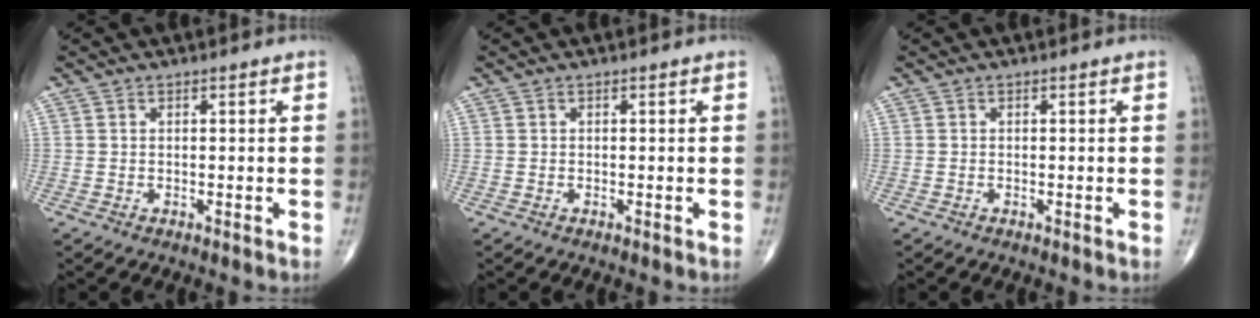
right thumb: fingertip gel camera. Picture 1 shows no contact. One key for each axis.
{"total": 0.0}
{"total": 0.0}